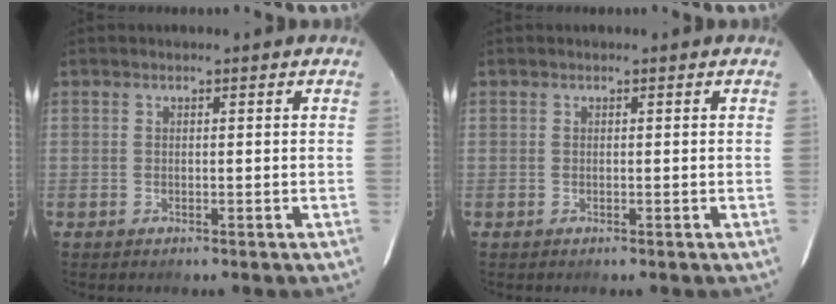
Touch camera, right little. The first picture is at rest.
{"total": 0.0}